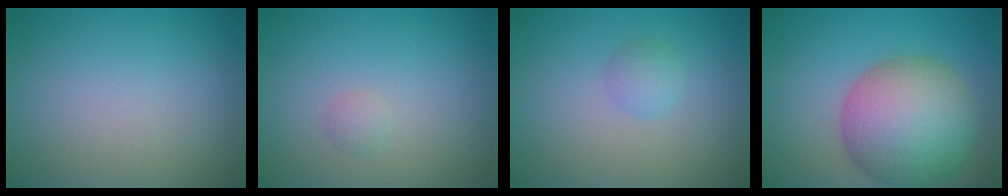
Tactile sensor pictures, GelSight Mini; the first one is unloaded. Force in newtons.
{"total": 0.7, "press": 0.7, "slide": 0.0}
{"total": 1.3, "press": 1.3, "slide": 0.1}
{"total": 10.6, "press": 10.6, "slide": 0.5}